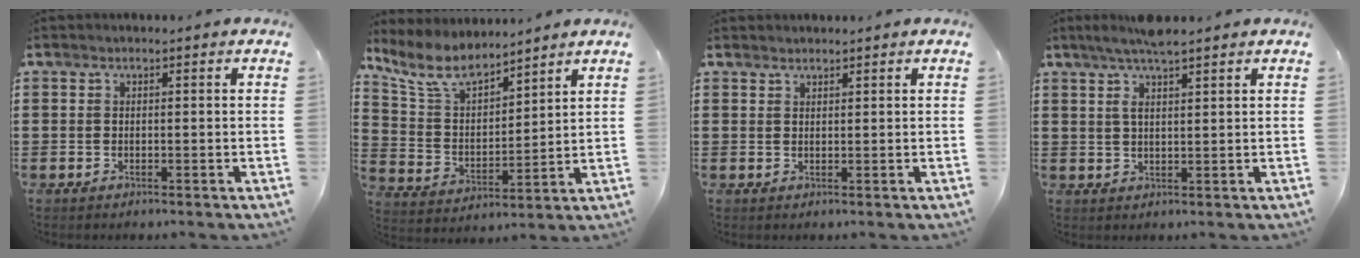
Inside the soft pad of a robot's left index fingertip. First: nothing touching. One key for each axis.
{"total": 8.0, "fx": 6.8, "fy": 2.5, "fz": 3.3, "tx": -0.098, "ty": -0.026, "tz": 0.123}
{"total": 1.1, "fx": 1.1, "fy": 0.2, "fz": 0.0, "tx": -0.002, "ty": 0.000, "tz": 0.022}
{"total": 4.5, "fx": 3.1, "fy": 0.6, "fz": 3.2, "tx": -0.068, "ty": -0.001, "tz": 0.053}